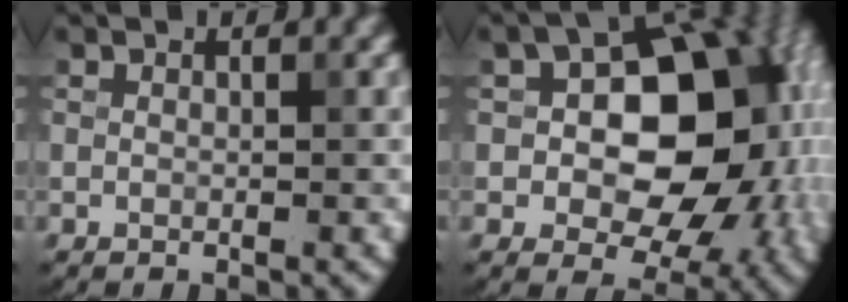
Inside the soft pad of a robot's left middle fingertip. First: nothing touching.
{"total": 14.6, "force": [1.0, 9.3, 11.2], "torque": [-0.122, 0.017, 0.018]}